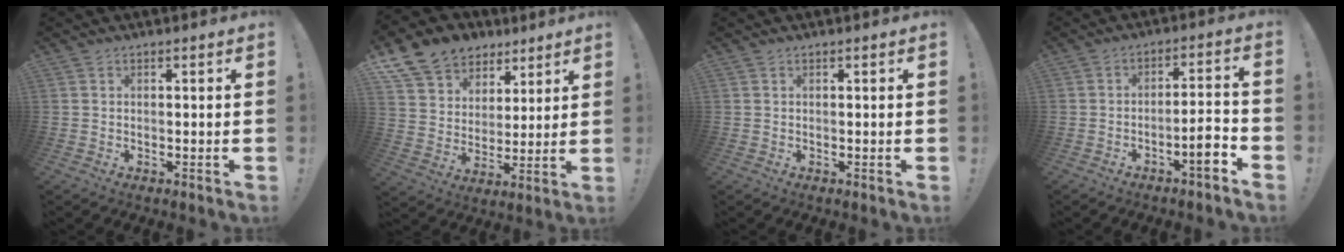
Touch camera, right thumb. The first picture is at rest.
{"total": 12.3, "force": [8.1, 8.7, 3.3], "torque": [-0.057, -0.055, 0.158]}
{"total": 0.0}
{"total": 7.3, "force": [-4.1, 1.3, 5.9], "torque": [-0.088, 0.020, -0.067]}